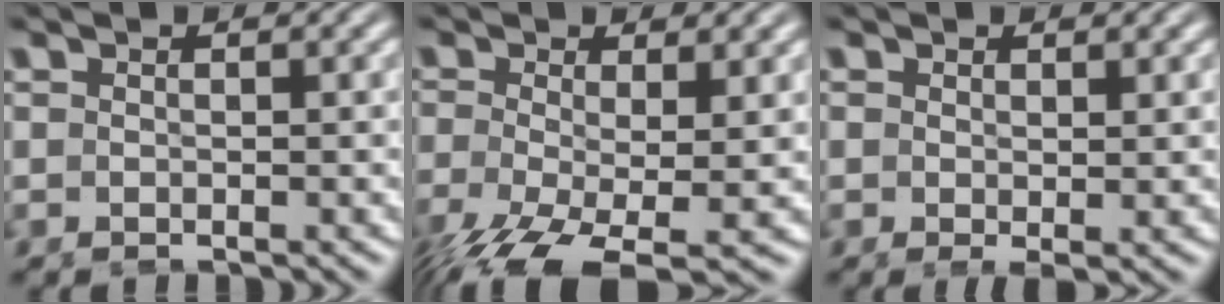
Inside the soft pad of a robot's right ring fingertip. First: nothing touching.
{"total": 6.9, "force": [-4.6, 2.4, 4.5], "torque": [-0.102, -0.058, -0.050]}
{"total": 1.0, "force": [-0.2, -0.1, 0.9], "torque": [-0.007, -0.010, 0.003]}